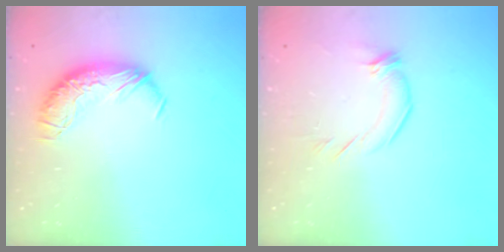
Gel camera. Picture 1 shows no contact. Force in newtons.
{"total": 2.7, "press": 1.7, "slide": 2.1}